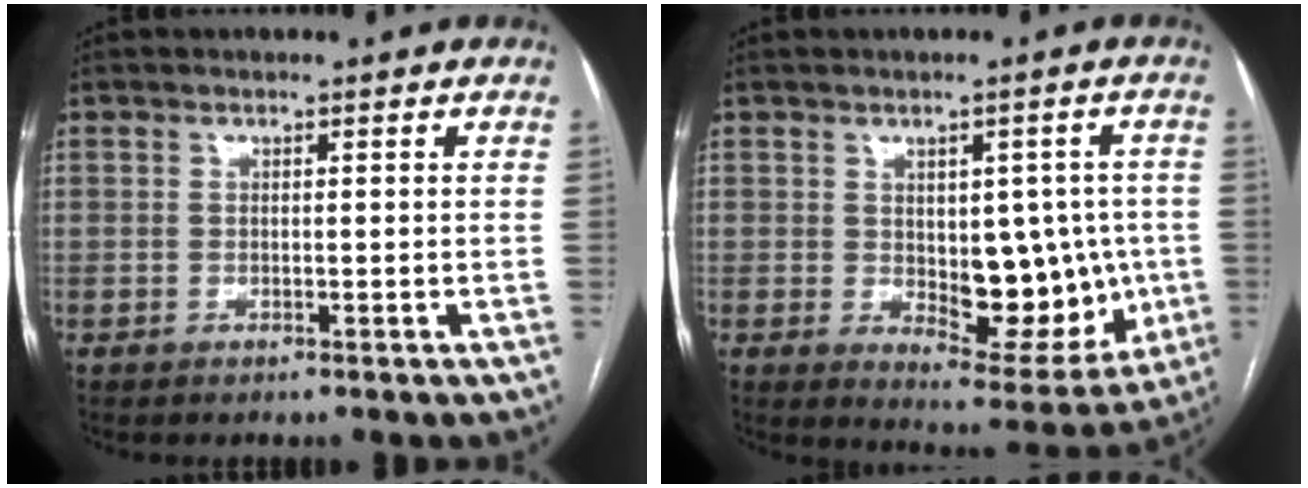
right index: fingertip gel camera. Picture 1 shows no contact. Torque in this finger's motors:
{"motor_torque": [0.46, 0.09, 0.21, 0.08]}